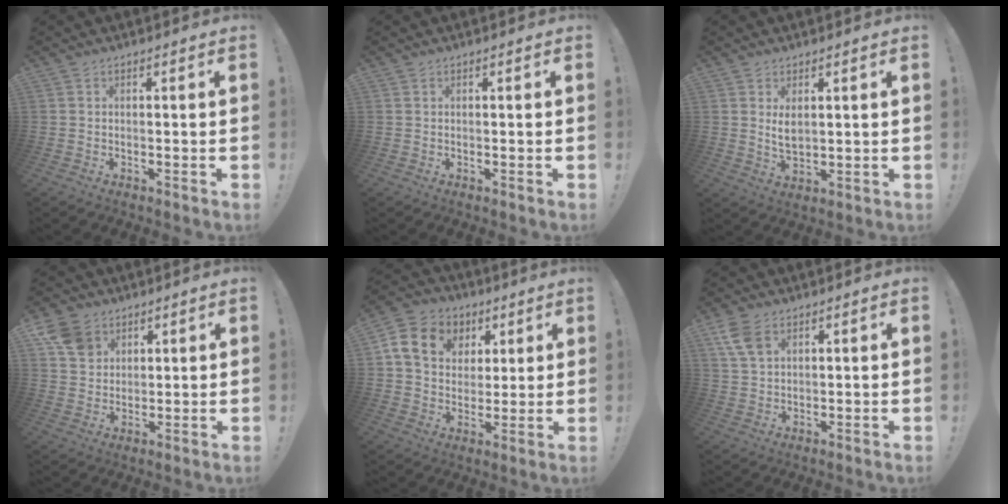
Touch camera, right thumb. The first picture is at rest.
{"total": 0.0}
{"total": 4.3, "force": [1.3, 2.3, 3.4], "torque": [-0.059, -0.010, 0.021]}
{"total": 9.0, "force": [4.7, 6.9, 3.3], "torque": [-0.049, -0.020, 0.097]}
{"total": 14.4, "force": [5.5, 11.3, 7.1], "torque": [-0.111, -0.011, 0.111]}
{"total": 7.1, "force": [3.6, 4.3, 4.4], "torque": [-0.081, -0.011, 0.071]}